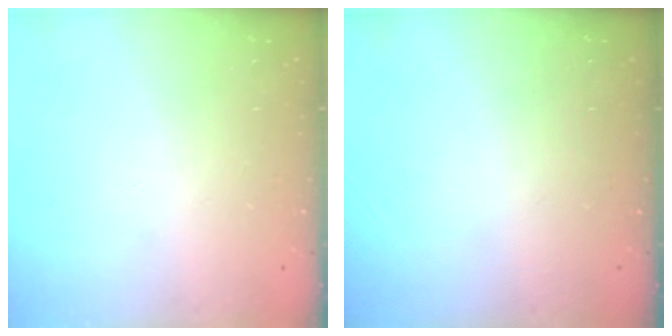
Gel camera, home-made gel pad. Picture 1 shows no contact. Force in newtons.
{"total": 0.0}